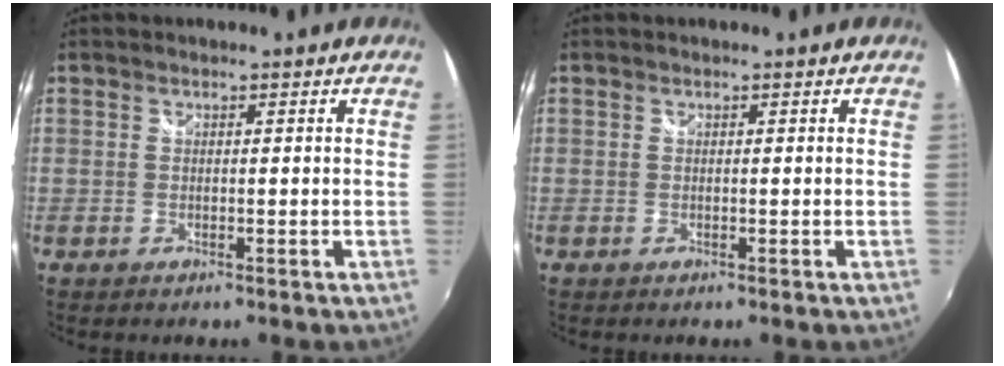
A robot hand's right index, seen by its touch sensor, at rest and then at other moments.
{"total": 0.0}